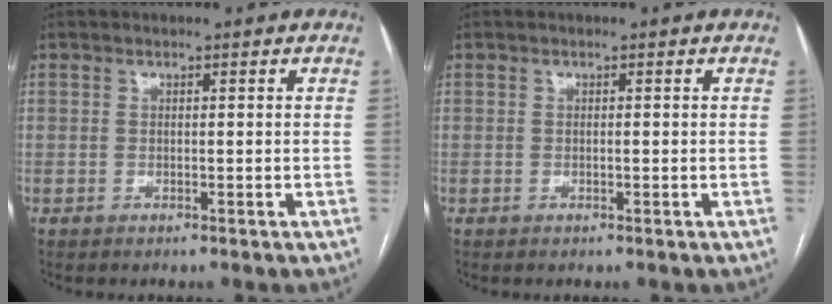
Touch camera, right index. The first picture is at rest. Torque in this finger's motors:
{"motor_torque": [-0.11, 0.06, -0.03, -0.01]}